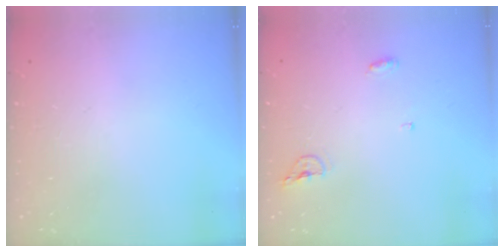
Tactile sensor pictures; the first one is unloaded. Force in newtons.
{"total": 4.8, "press": 4.7, "slide": 1.1}